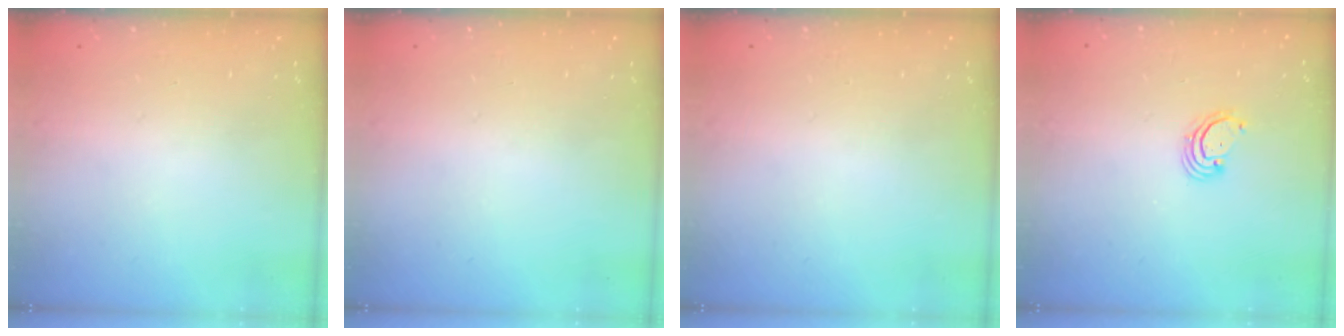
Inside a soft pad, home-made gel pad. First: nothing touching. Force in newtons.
{"total": 0.0}
{"total": 0.0}
{"total": 2.7, "press": 2.7, "slide": 0.3}